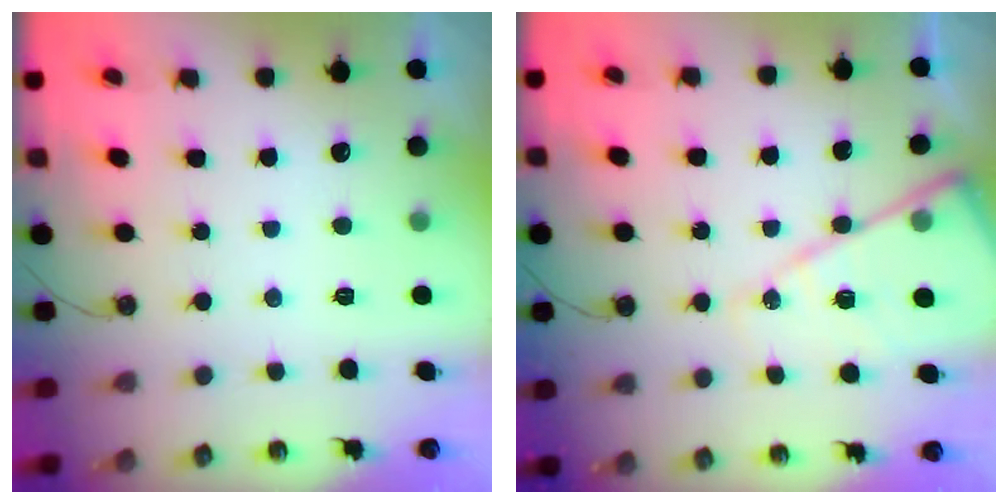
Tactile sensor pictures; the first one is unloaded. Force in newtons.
{"total": 15.0, "press": 15.0, "slide": 1.5}